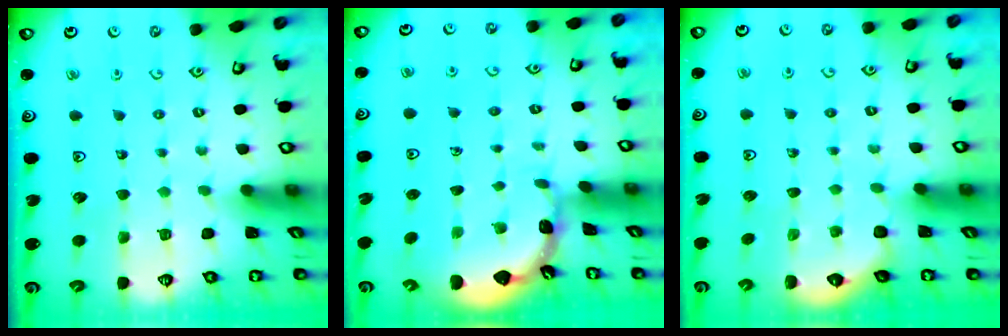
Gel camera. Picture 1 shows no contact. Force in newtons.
{"total": 1.8, "press": 1.8, "slide": 0.2}
{"total": 3.0, "press": 2.6, "slide": 1.5}